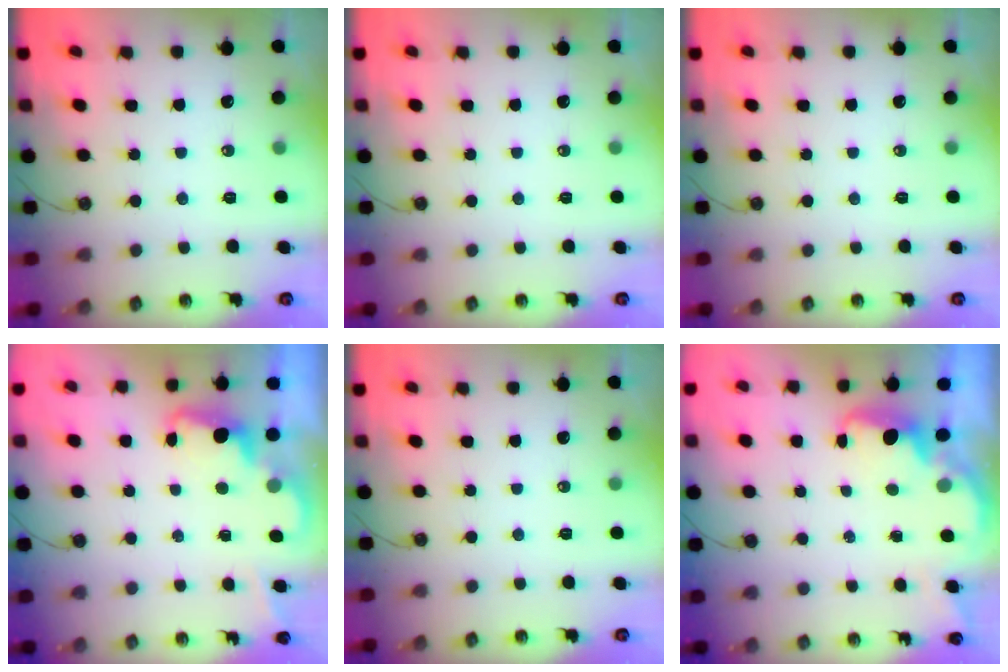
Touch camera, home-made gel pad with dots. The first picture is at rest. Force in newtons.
{"total": 0.0}
{"total": 0.0}
{"total": 2.2, "press": 2.2, "slide": 0.5}
{"total": 0.0}
{"total": 1.7, "press": 1.6, "slide": 0.6}